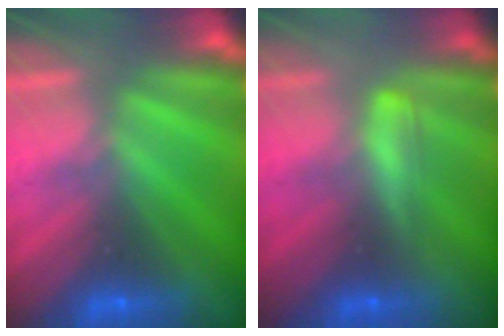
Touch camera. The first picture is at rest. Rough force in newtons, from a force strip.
{"total": 2.1}